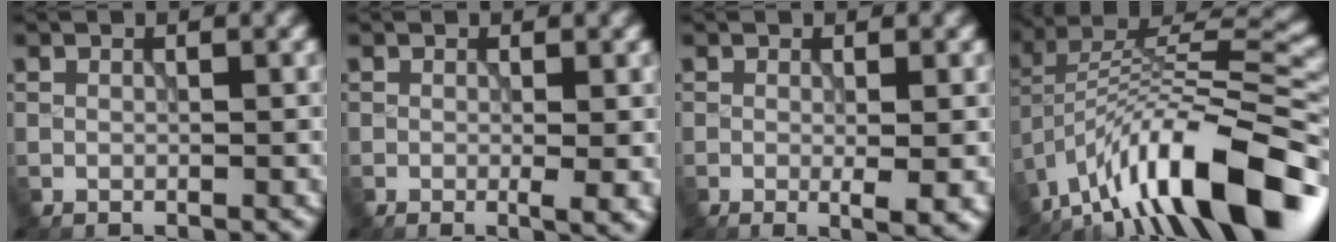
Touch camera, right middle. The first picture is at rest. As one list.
[{"total": 2.1, "force": [-0.2, 0.4, 2.0], "torque": [-0.029, -0.008, -0.002]}, {"total": 2.4, "force": [-0.4, 0.4, 2.4], "torque": [-0.035, -0.008, -0.004]}, {"total": 14.3, "force": [-8.6, 3.8, 10.8], "torque": [-0.181, 0.035, -0.146]}]